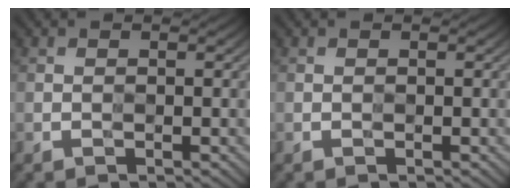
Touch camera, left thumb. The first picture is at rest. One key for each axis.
{"total": 0.0}